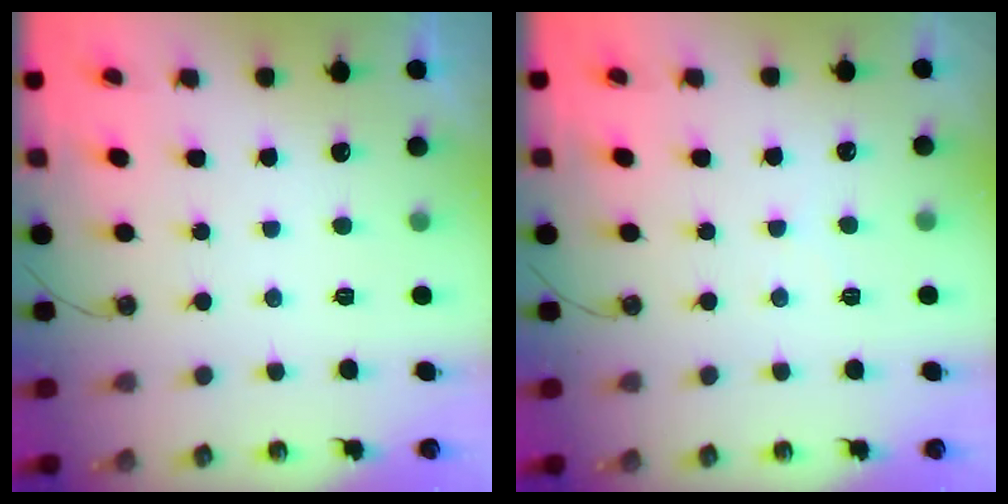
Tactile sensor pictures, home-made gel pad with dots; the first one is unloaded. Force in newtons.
{"total": 1.8, "press": 1.8, "slide": 0.4}